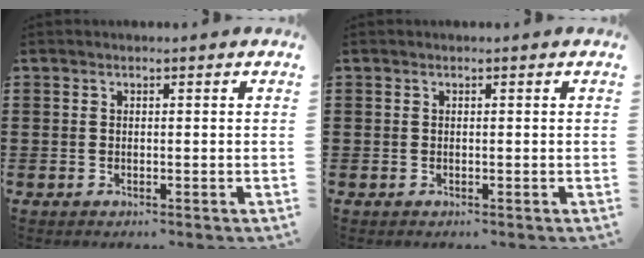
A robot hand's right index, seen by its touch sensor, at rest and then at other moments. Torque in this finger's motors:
{"motor_torque": [0.18, -0.20, 0.03, 0.01]}